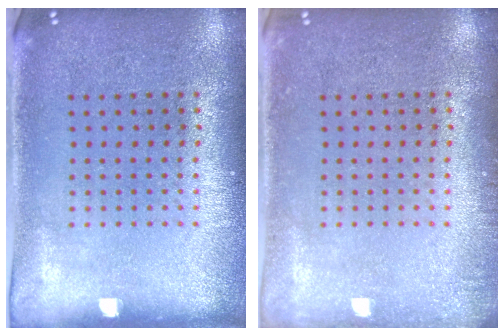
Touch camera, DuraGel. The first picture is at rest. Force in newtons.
{"total": 1.1, "press": 1.0, "slide": 0.2}